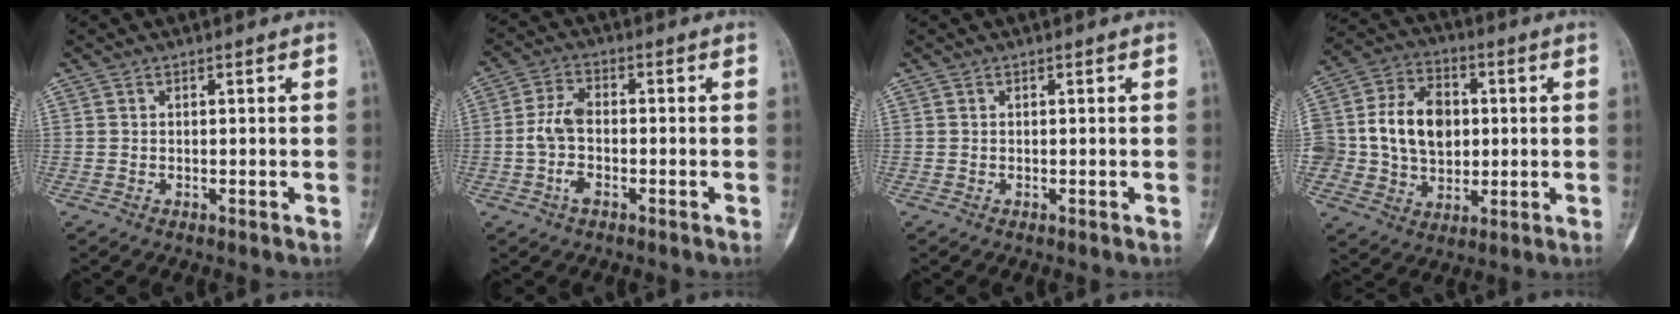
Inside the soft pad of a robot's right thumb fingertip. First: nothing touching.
{"total": 6.0, "force": [-1.5, 3.2, 4.9], "torque": [-0.103, 0.017, -0.037]}
{"total": 0.0}
{"total": 15.9, "force": [1.1, 12.3, 10.0], "torque": [-0.148, 0.017, 0.025]}